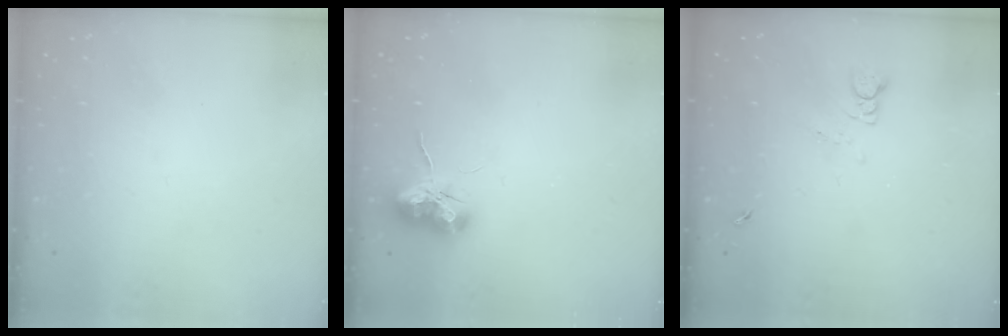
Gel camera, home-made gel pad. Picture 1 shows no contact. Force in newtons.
{"total": 11.7, "press": 11.6, "slide": 1.1}
{"total": 1.3, "press": 1.2, "slide": 0.1}